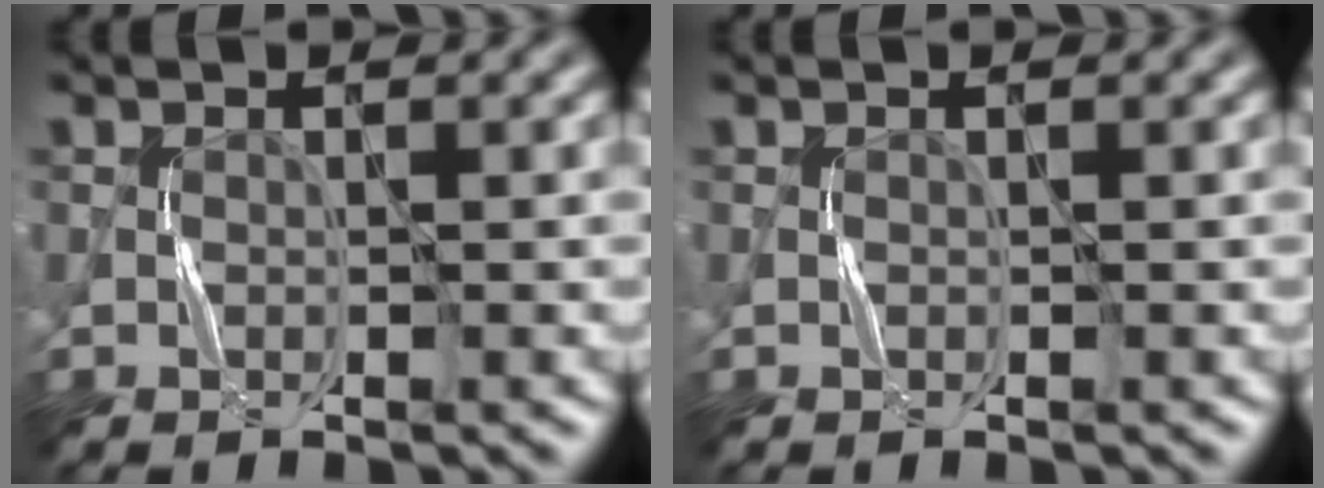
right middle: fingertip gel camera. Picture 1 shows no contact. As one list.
[{"total": 0.0}]